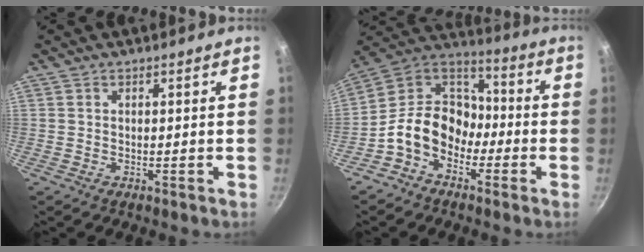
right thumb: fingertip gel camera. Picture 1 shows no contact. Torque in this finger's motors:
{"motor_torque": [-0.20, 0.81, 0.97, -0.78, 0.11]}